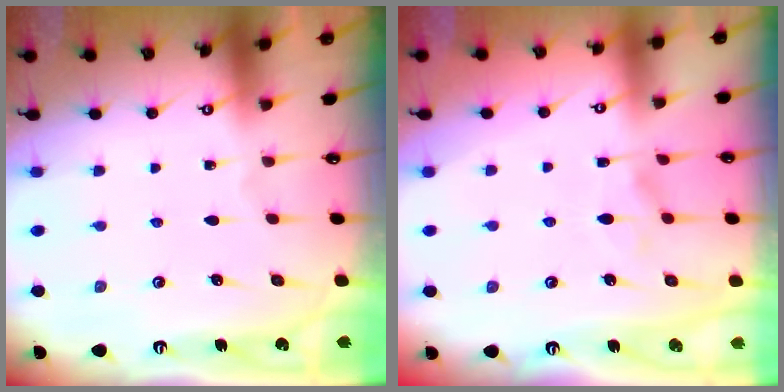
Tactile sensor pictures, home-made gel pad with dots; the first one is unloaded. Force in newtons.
{"total": 1.3, "press": 1.2, "slide": 0.6}